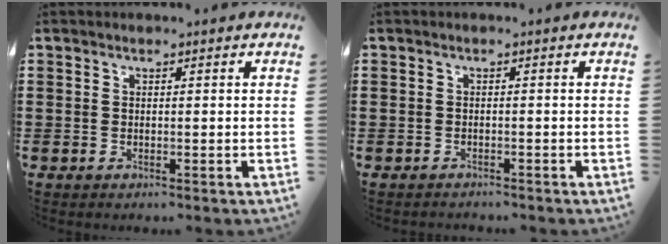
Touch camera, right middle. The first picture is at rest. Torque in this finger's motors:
{"motor_torque": [-0.58, 0.30, -0.15, -0.06]}